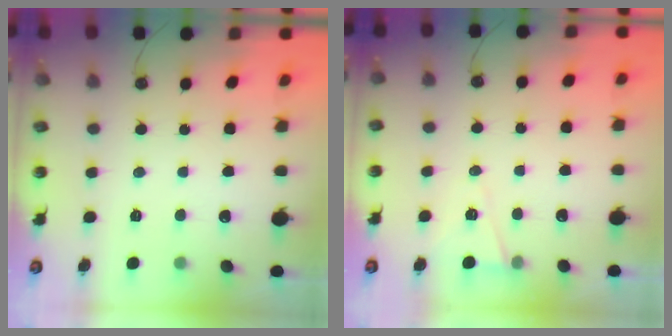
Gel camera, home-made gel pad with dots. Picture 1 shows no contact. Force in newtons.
{"total": 6.0, "press": 4.0, "slide": 4.4}